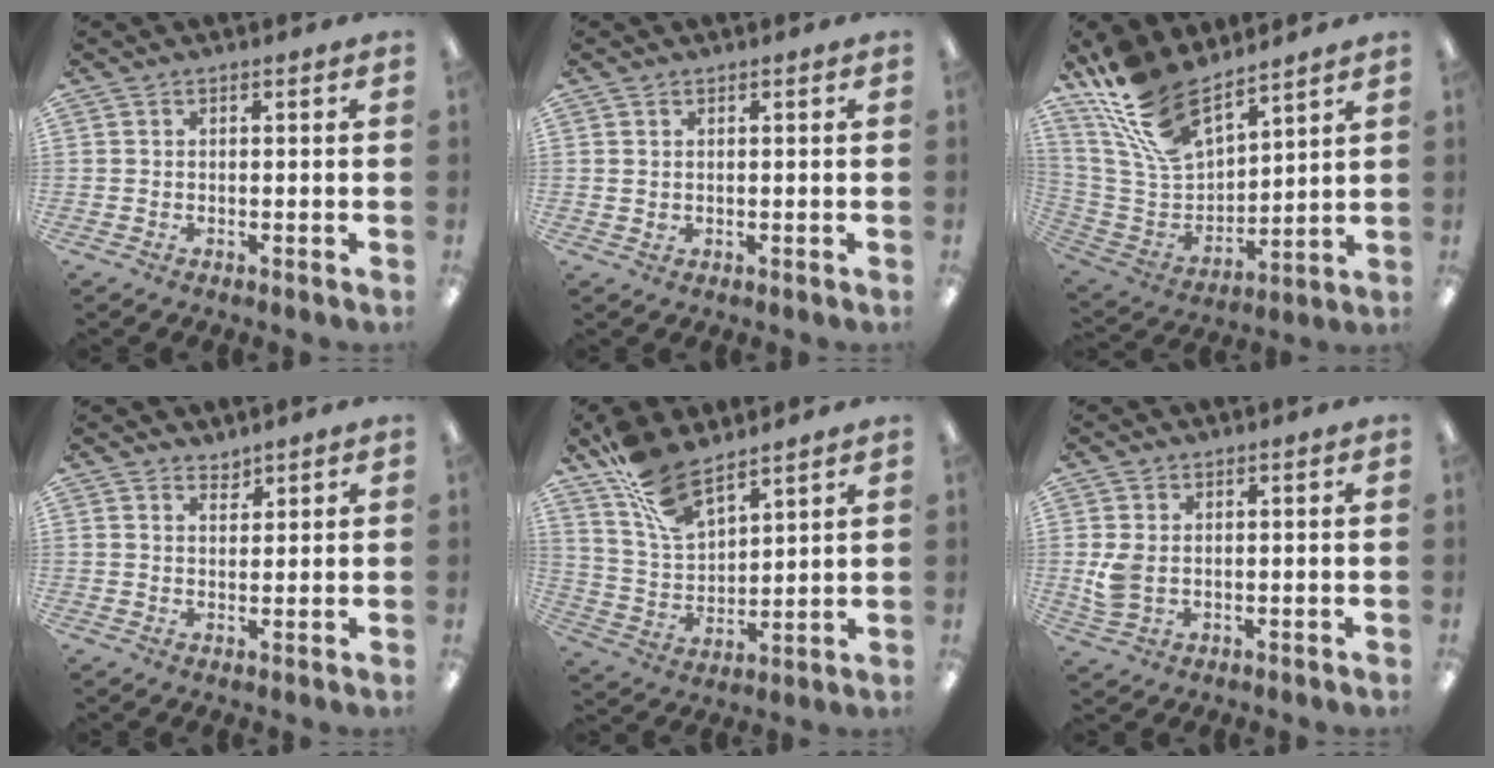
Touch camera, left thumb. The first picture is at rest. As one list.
[{"total": 1.0, "force": [0.6, 0.6, 0.4], "torque": [-0.009, 0.002, 0.011]}, {"total": 18.2, "force": [14.0, 7.5, 8.9], "torque": [-0.206, -0.075, 0.261]}, {"total": 2.4, "force": [2.3, 0.7, -0.1], "torque": [0.007, -0.016, 0.042]}, {"total": 13.0, "force": [10.0, 5.4, 6.3], "torque": [-0.137, -0.046, 0.191]}, {"total": 4.8, "force": [0.5, 3.3, 3.4], "torque": [-0.077, -0.004, 0.005]}]